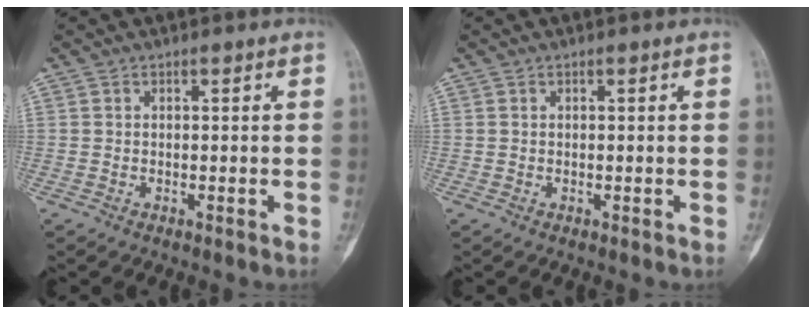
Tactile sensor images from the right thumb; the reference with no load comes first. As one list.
[{"total": 0.0}]